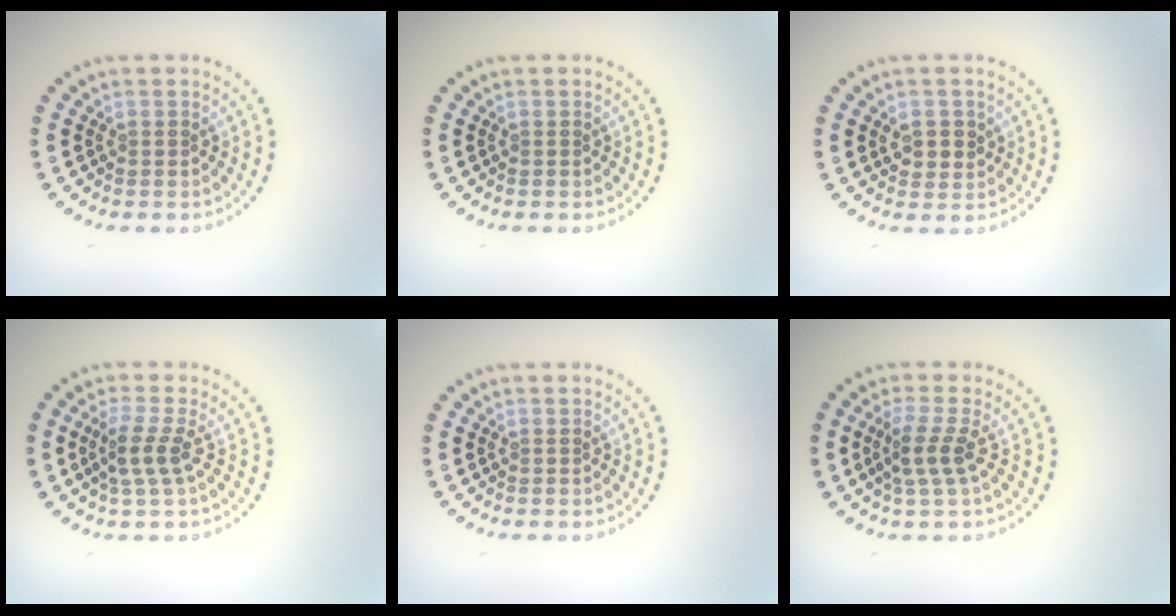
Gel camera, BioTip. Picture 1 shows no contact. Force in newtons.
{"total": 0.0}
{"total": 2.0, "press": 1.9, "slide": 0.6}
{"total": 2.4, "press": 2.1, "slide": 1.2}
{"total": 0.0}
{"total": 2.4, "press": 2.1, "slide": 1.2}